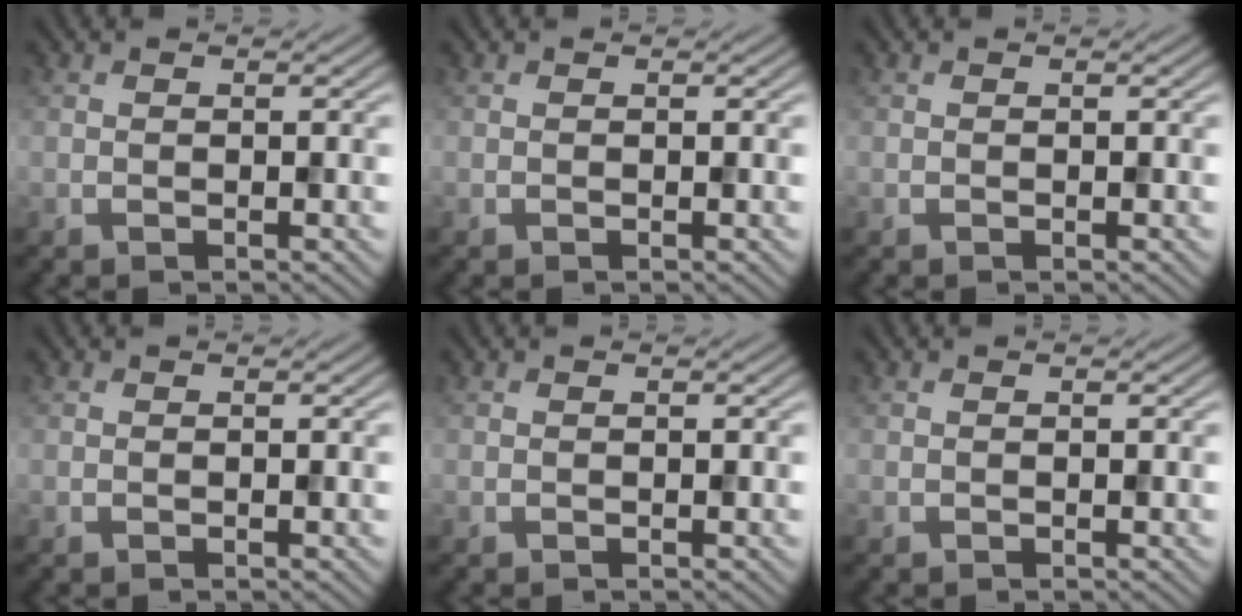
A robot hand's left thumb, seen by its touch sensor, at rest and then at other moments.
{"total": 0.0}
{"total": 0.0}
{"total": 0.0}
{"total": 0.0}
{"total": 0.0}